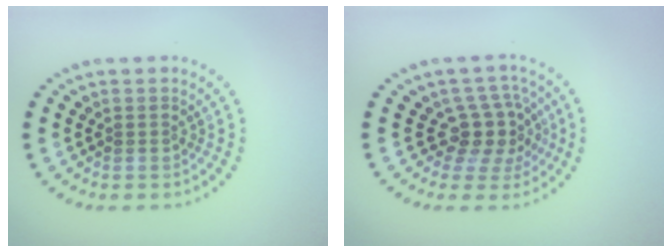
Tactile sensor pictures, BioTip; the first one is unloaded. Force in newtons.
{"total": 3.7, "press": 2.8, "slide": 2.4}